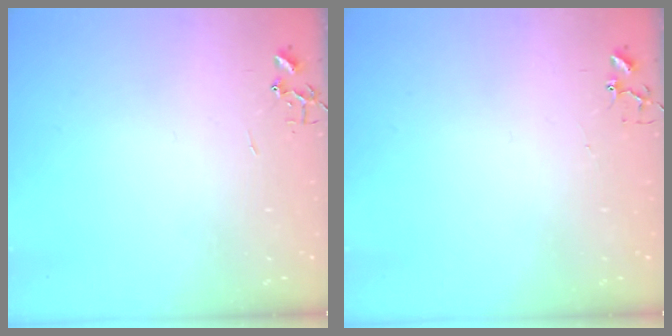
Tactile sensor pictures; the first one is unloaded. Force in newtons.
{"total": 3.9, "press": 3.8, "slide": 0.2}